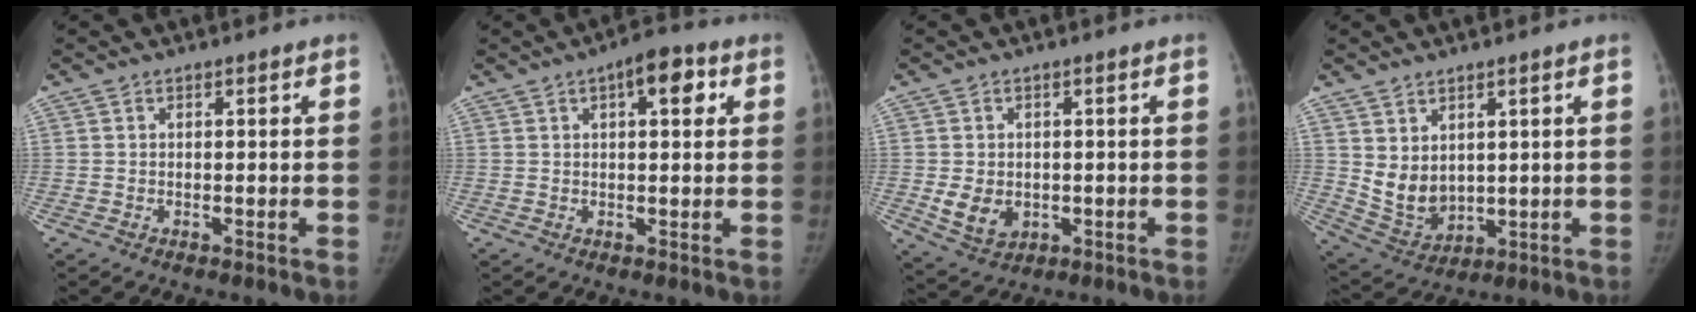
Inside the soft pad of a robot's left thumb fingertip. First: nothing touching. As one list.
[{"total": 6.9, "force": [2.7, 2.9, 5.7], "torque": [-0.061, 0.005, 0.030]}, {"total": 5.9, "force": [-0.7, 4.7, 3.6], "torque": [-0.049, -0.006, 0.004]}, {"total": 7.7, "force": [2.3, 5.4, 5.0], "torque": [-0.067, -0.025, 0.068]}]